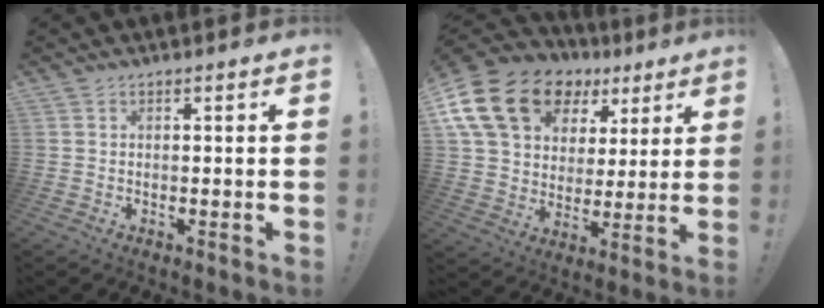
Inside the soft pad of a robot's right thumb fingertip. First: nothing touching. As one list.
[{"total": 20.7, "force": [10.2, 14.1, 11.3], "torque": [-0.178, -0.045, 0.201]}]